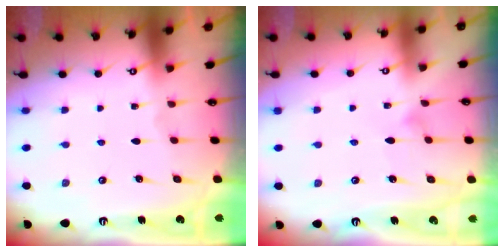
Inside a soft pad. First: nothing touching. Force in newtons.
{"total": 3.5, "press": 3.5, "slide": 0.2}